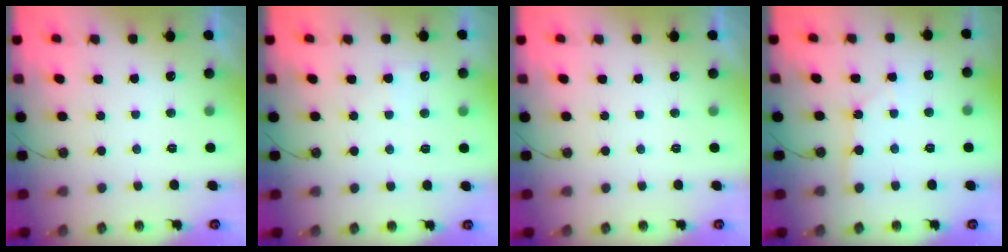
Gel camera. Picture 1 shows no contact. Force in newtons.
{"total": 3.9, "press": 3.9, "slide": 0.4}
{"total": 0.0}
{"total": 1.9, "press": 1.9, "slide": 0.2}